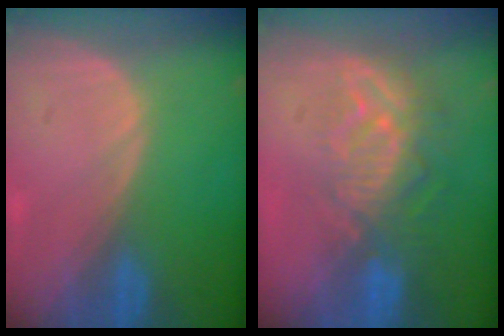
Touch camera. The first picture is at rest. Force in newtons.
{"total": 9.5, "press": 8.2, "slide": 4.7}